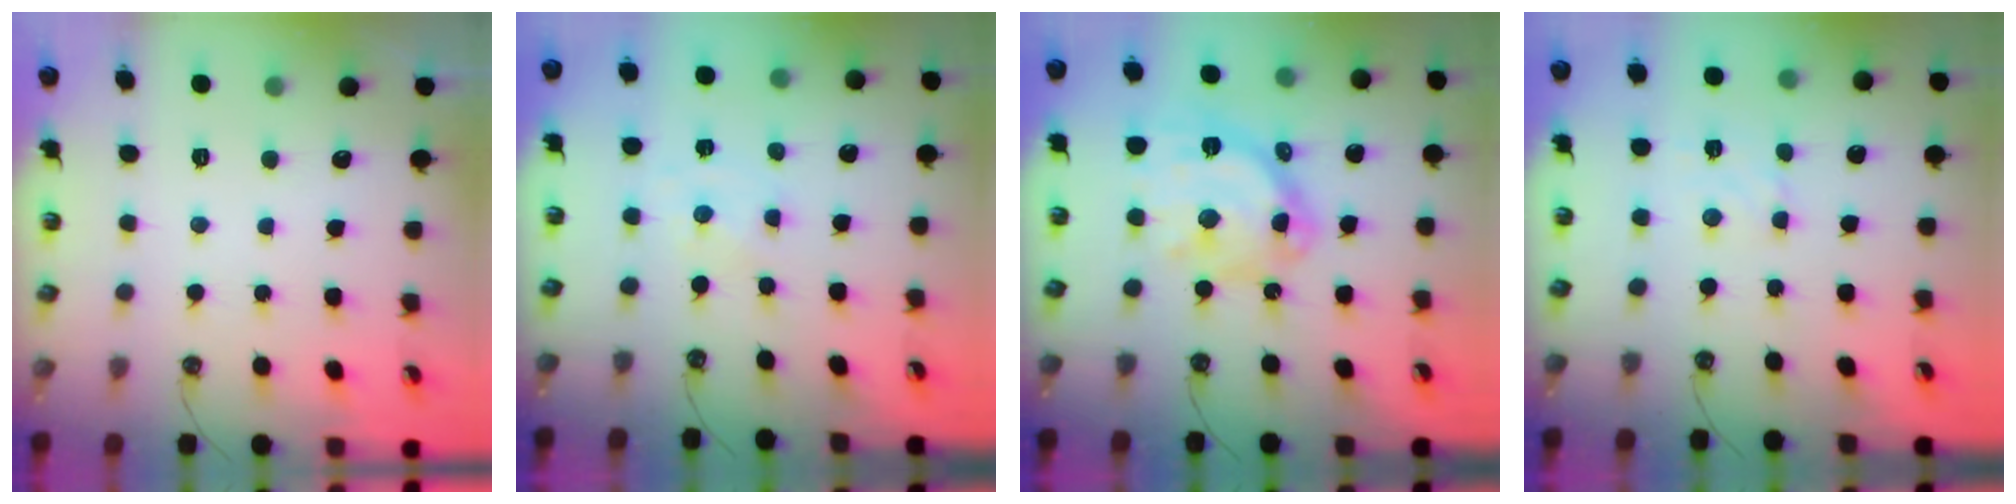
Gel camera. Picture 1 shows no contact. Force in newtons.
{"total": 0.0}
{"total": 18.7, "press": 18.6, "slide": 1.8}
{"total": 2.4, "press": 2.4, "slide": 0.6}